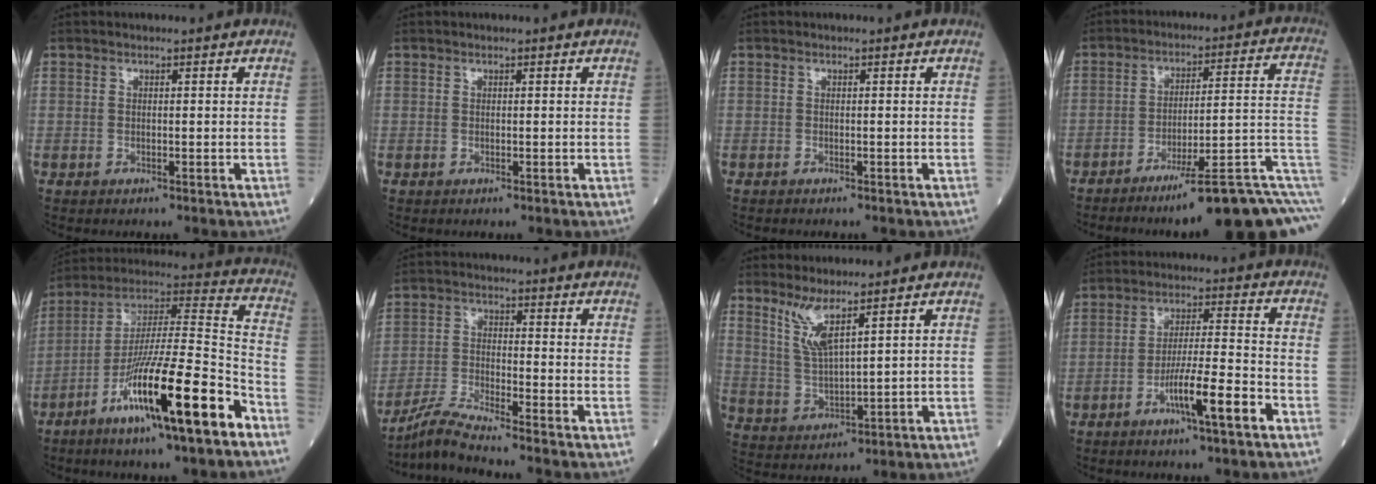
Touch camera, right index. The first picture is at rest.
{"total": 0.0}
{"total": 0.5, "force": [-0.5, 0.1, 0.1], "torque": [0.003, -0.001, -0.009]}
{"total": 16.7, "force": [-11.0, -0.1, 12.6], "torque": [-0.099, 0.039, -0.161]}
{"total": 20.5, "force": [-10.6, 1.0, 17.6], "torque": [-0.311, -0.030, -0.186]}
{"total": 6.4, "force": [-5.9, -1.6, 2.0], "torque": [-0.048, -0.022, -0.114]}
{"total": 5.6, "force": [3.7, 0.2, 4.2], "torque": [-0.090, -0.014, 0.081]}
{"total": 8.8, "force": [-4.5, 0.1, 7.6], "torque": [-0.135, 0.001, -0.079]}